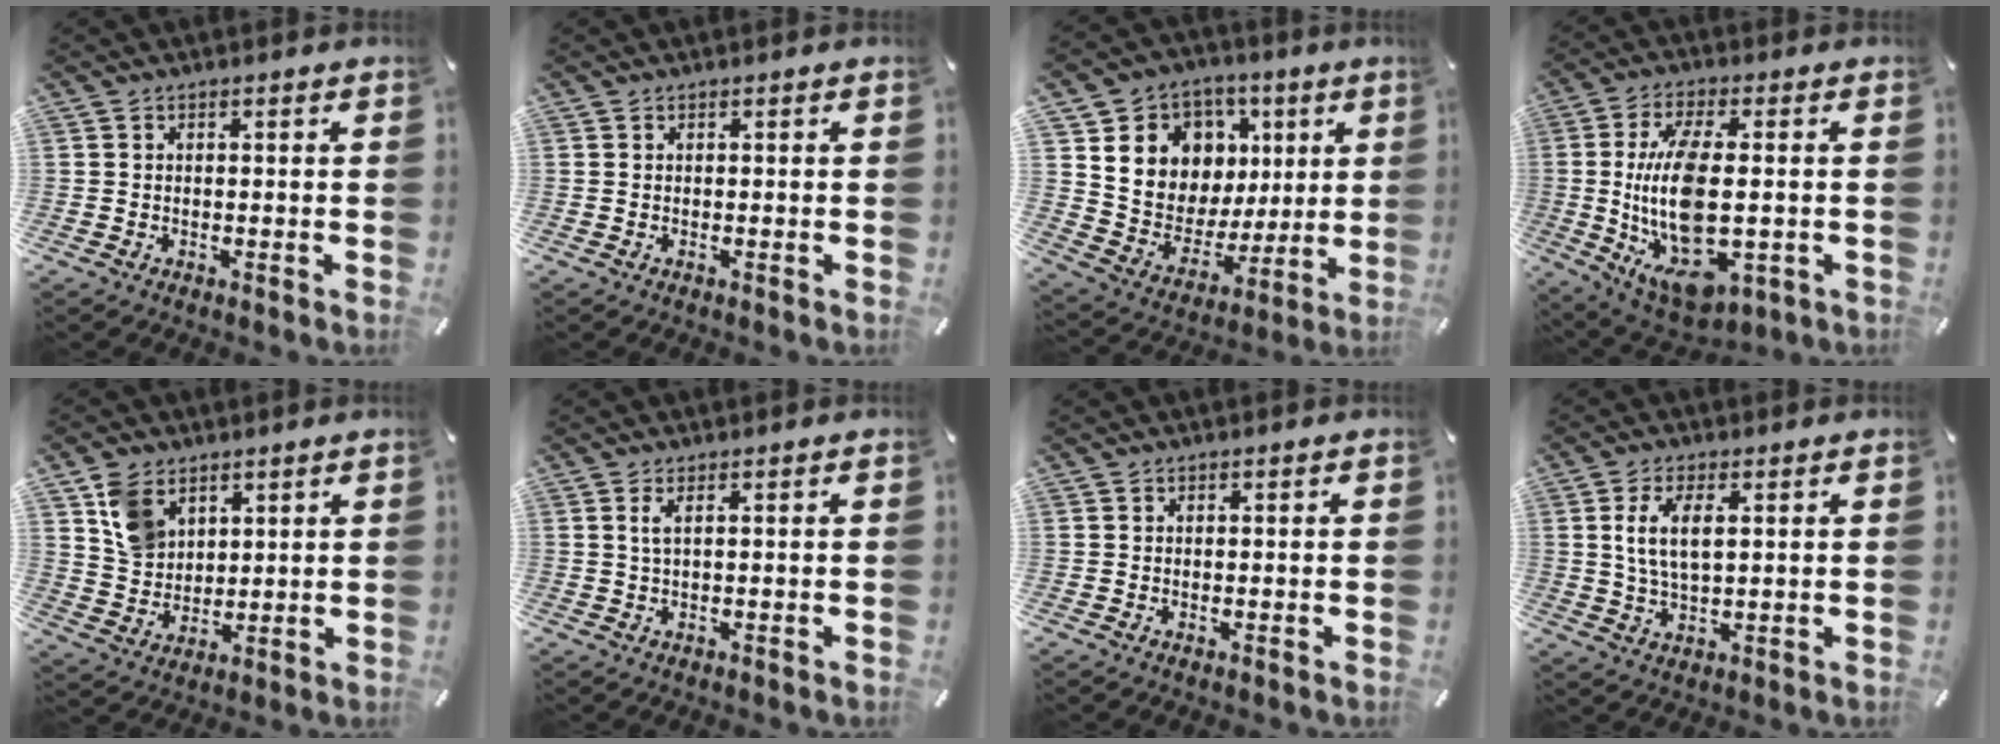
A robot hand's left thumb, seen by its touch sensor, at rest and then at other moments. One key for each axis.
{"total": 0.0}
{"total": 11.8, "fx": 3.2, "fy": 11.2, "fz": 2.0, "tx": -0.036, "ty": -0.032, "tz": 0.073}
{"total": 20.0, "fx": -0.6, "fy": 9.7, "fz": 17.4, "tx": -0.344, "ty": -0.014, "tz": 0.004}
{"total": 8.8, "fx": 4.6, "fy": 6.7, "fz": 3.4, "tx": -0.072, "ty": -0.002, "tz": 0.089}
{"total": 2.0, "fx": 0.5, "fy": 0.4, "fz": 1.9, "tx": -0.038, "ty": 0.001, "tz": 0.008}
{"total": 0.0}
{"total": 7.2, "fx": 2.0, "fy": 3.3, "fz": 6.1, "tx": -0.131, "ty": -0.002, "tz": 0.029}